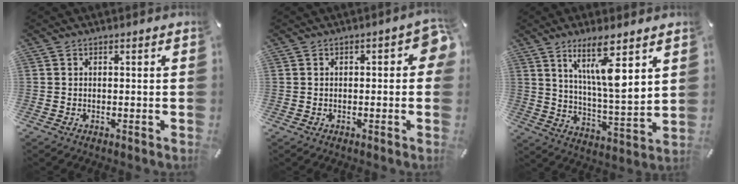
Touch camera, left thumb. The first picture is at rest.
{"total": 4.6, "force": [-0.1, 2.2, 4.0], "torque": [-0.049, 0.005, -0.006]}
{"total": 13.7, "force": [7.7, 3.3, 10.8], "torque": [-0.194, -0.034, 0.129]}